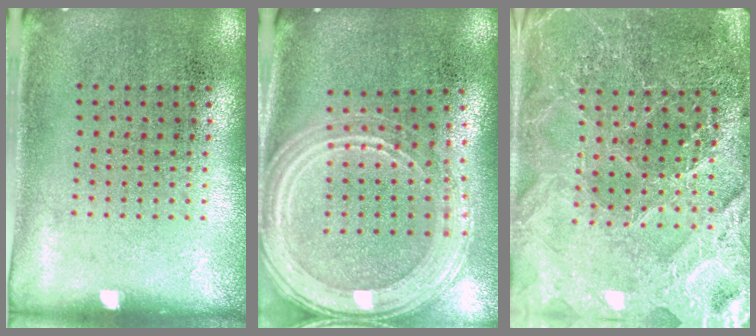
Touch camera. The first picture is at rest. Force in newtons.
{"total": 2.3, "press": 2.0, "slide": 1.0}
{"total": 4.3, "press": 4.1, "slide": 1.5}